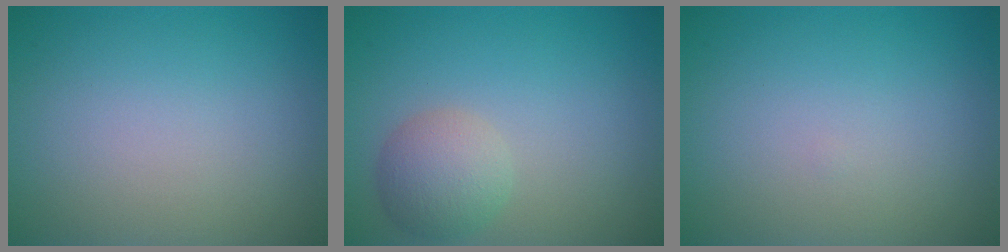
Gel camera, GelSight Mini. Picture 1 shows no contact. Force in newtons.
{"total": 3.2, "press": 3.2, "slide": 0.1}
{"total": 0.0}